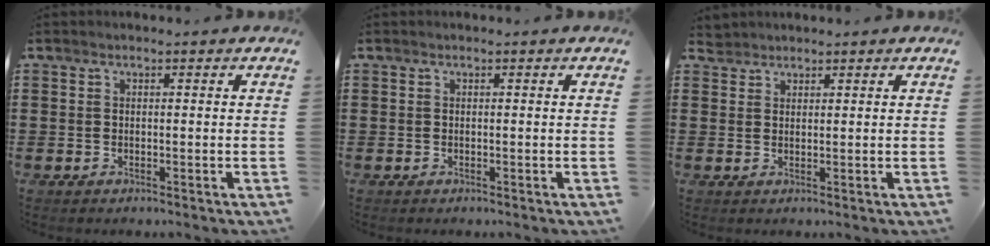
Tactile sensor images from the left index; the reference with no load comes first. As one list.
[{"total": 0.0}, {"total": 1.7, "force": [1.6, 0.6, -0.1], "torque": [-0.004, 0.003, 0.032]}]